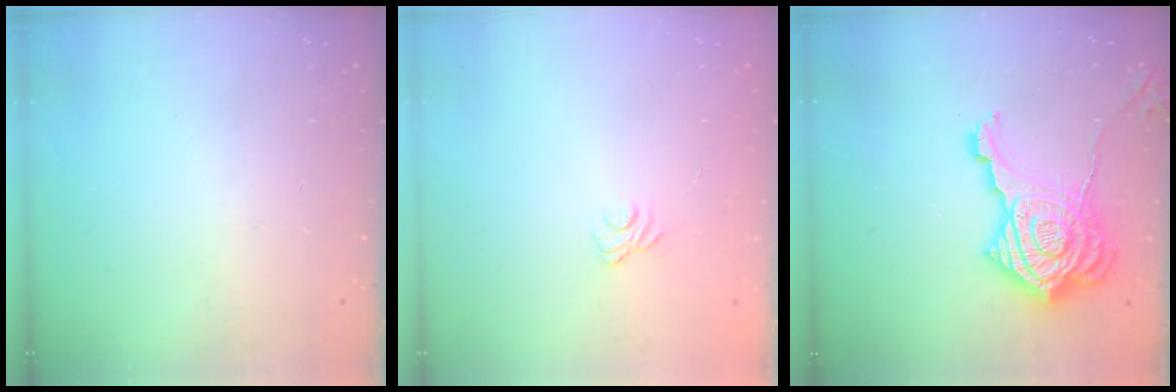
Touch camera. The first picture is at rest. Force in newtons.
{"total": 3.1, "press": 2.8, "slide": 1.3}
{"total": 23.1, "press": 23.0, "slide": 2.2}